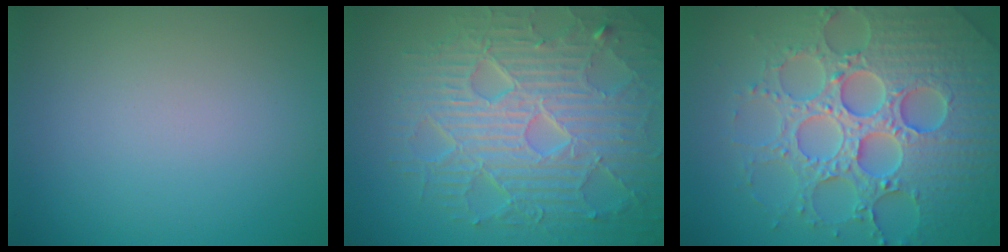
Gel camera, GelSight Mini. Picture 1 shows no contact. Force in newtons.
{"total": 9.9, "press": 6.6, "slide": 7.4}
{"total": 8.0, "press": 7.8, "slide": 1.7}